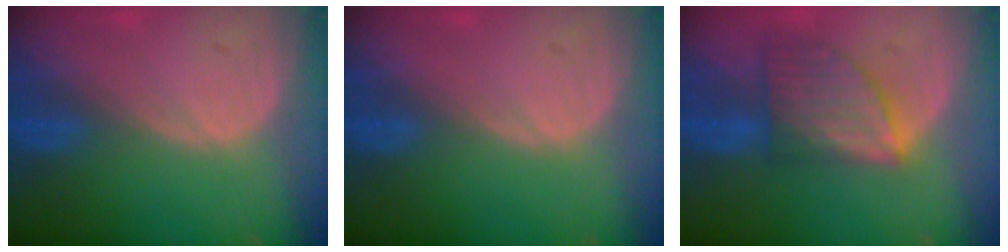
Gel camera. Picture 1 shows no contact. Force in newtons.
{"total": 0.0}
{"total": 7.7, "press": 7.0, "slide": 3.1}